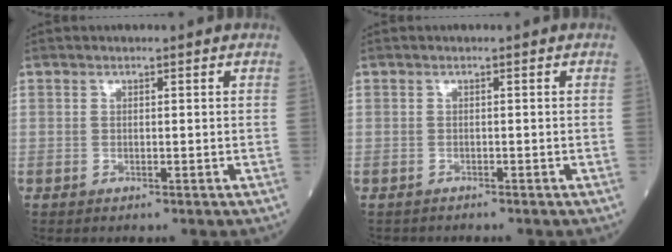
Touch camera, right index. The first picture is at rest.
{"total": 0.9, "force": [-0.9, 0.2, -0.1], "torque": [-0.002, -0.002, -0.018]}